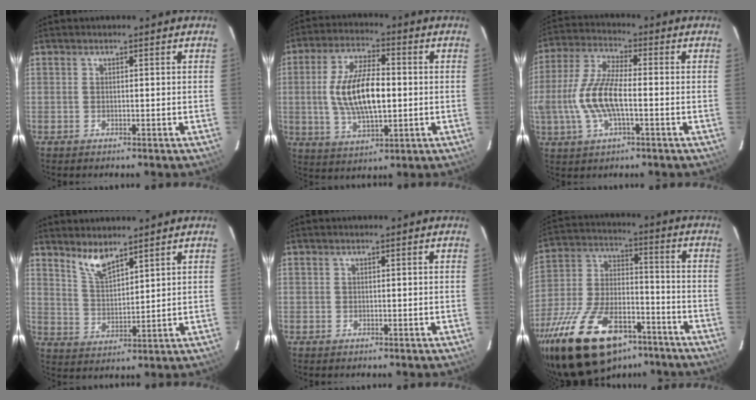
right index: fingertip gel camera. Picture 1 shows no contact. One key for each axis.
{"total": 14.2, "fx": -0.3, "fy": 7.4, "fz": 12.1, "tx": -0.232, "ty": 0.011, "tz": 0.004}
{"total": 12.2, "fx": -2.3, "fy": 4.3, "fz": 11.2, "tx": -0.243, "ty": 0.002, "tz": -0.045}
{"total": 5.9, "fx": 4.9, "fy": 1.1, "fz": 3.2, "tx": -0.062, "ty": -0.006, "tz": 0.100}
{"total": 0.0}
{"total": 25.5, "fx": -16.8, "fy": 11.8, "fz": 15.2, "tx": -0.302, "ty": -0.015, "tz": -0.268}